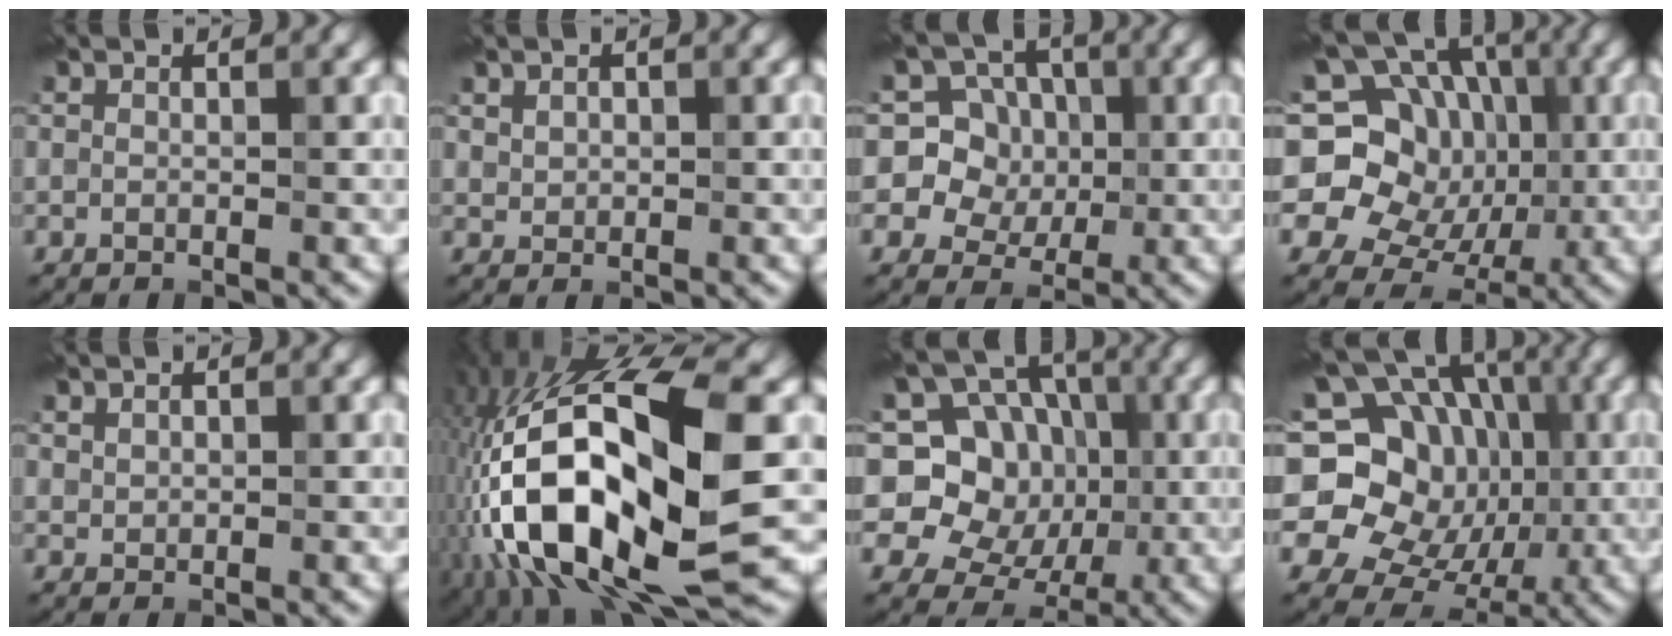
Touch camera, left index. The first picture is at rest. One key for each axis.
{"total": 1.3, "fx": 0.6, "fy": 0.8, "fz": 0.8, "tx": -0.013, "ty": 0.012, "tz": 0.009}
{"total": 8.5, "fx": 2.4, "fy": 7.8, "fz": 2.3, "tx": -0.065, "ty": 0.038, "tz": 0.037}
{"total": 18.6, "fx": 1.4, "fy": 16.6, "fz": 8.3, "tx": -0.187, "ty": 0.043, "tz": -0.005}
{"total": 0.9, "fx": 0.5, "fy": 0.5, "fz": 0.5, "tx": -0.008, "ty": 0.007, "tz": 0.009}
{"total": 16.3, "fx": -3.5, "fy": 6.7, "fz": 14.5, "tx": -0.258, "ty": 0.008, "tz": -0.058}
{"total": 14.4, "fx": 1.9, "fy": 12.6, "fz": 6.7, "tx": -0.155, "ty": 0.057, "tz": 0.009}
{"total": 19.6, "fx": 0.3, "fy": 17.6, "fz": 8.7, "tx": -0.185, "ty": 0.047, "tz": -0.016}